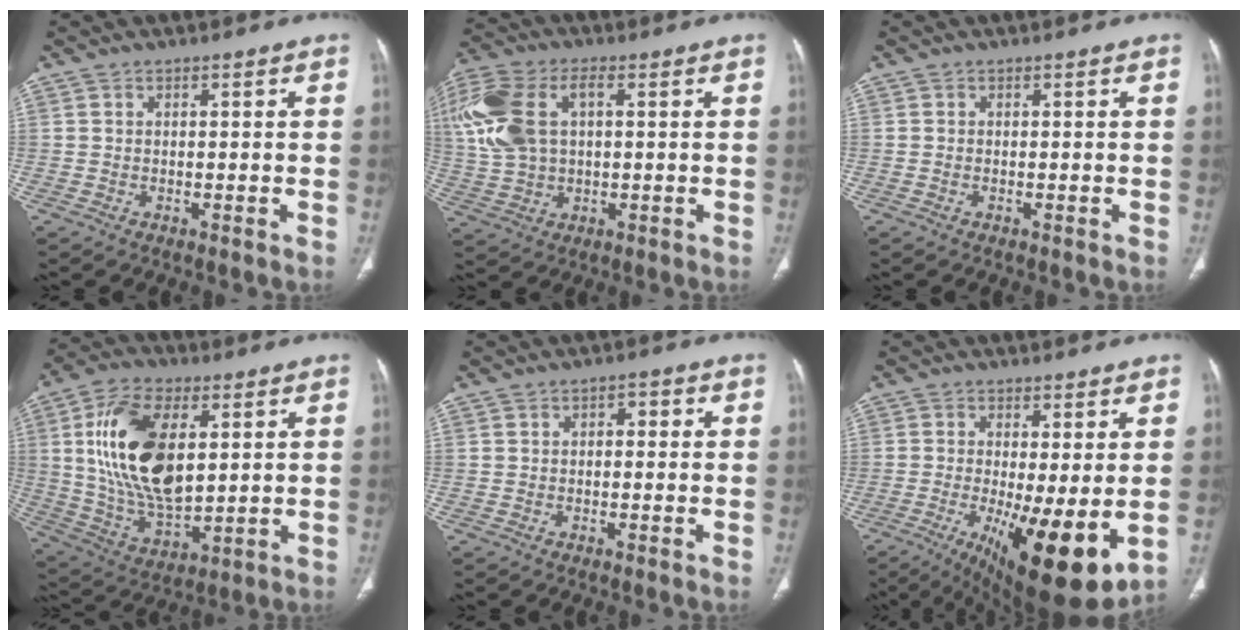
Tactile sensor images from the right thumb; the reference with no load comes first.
{"total": 17.5, "force": [3.7, 10.8, 13.3], "torque": [-0.325, 0.017, 0.070]}
{"total": 0.0}
{"total": 20.4, "force": [4.4, 10.8, 16.7], "torque": [-0.307, -0.014, 0.087]}
{"total": 1.9, "force": [0.3, 1.2, 1.5], "torque": [-0.015, 0.008, -0.001]}
{"total": 15.1, "force": [-3.2, 4.5, 14.1], "torque": [-0.201, -0.030, -0.031]}